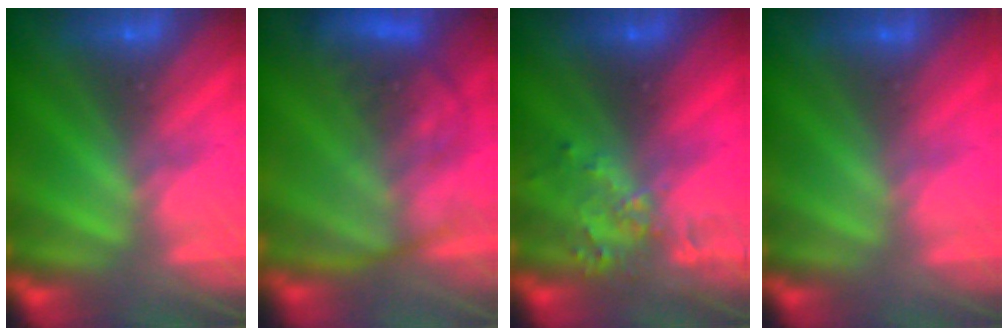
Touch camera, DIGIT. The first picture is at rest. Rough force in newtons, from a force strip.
{"total": 8.6}
{"total": 3.4}
{"total": 2.3}